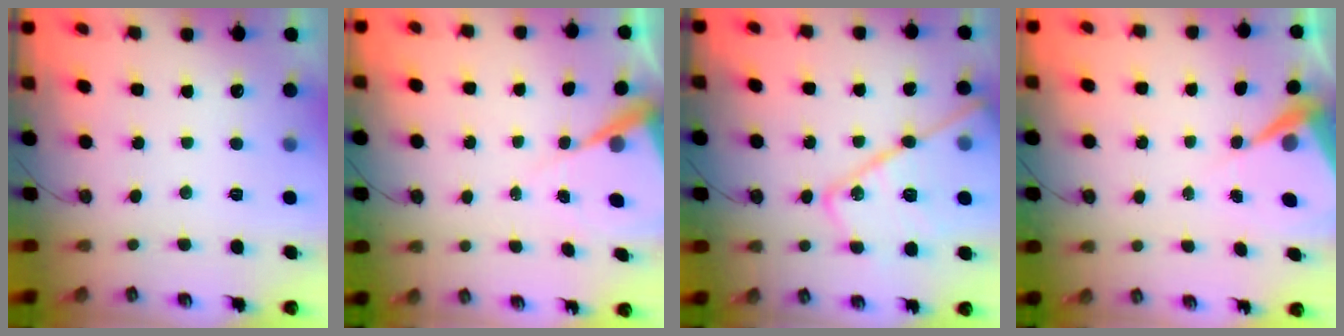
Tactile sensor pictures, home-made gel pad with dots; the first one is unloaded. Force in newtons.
{"total": 6.9, "press": 6.9, "slide": 0.6}
{"total": 20.2, "press": 20.2, "slide": 1.6}
{"total": 6.0, "press": 6.0, "slide": 0.3}